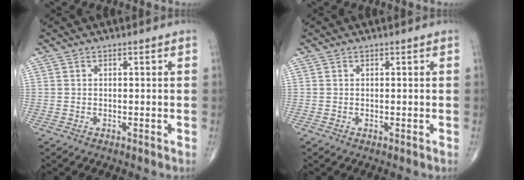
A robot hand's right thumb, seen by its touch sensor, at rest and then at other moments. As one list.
[{"total": 0.0}]